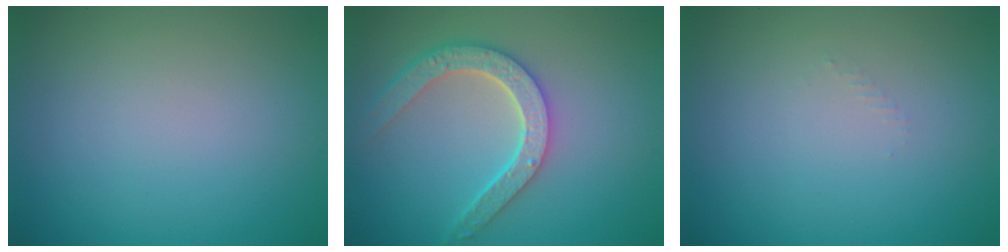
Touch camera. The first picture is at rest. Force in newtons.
{"total": 5.0, "press": 4.0, "slide": 3.0}
{"total": 0.5, "press": 0.5, "slide": 0.2}